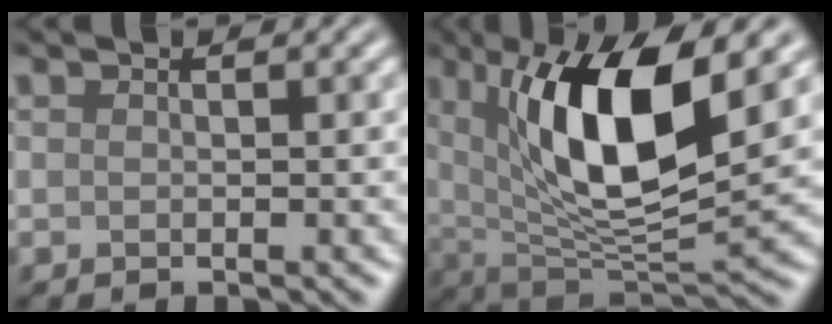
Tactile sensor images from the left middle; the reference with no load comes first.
{"total": 11.0, "force": [3.2, 3.8, 9.8], "torque": [-0.167, -0.014, 0.061]}